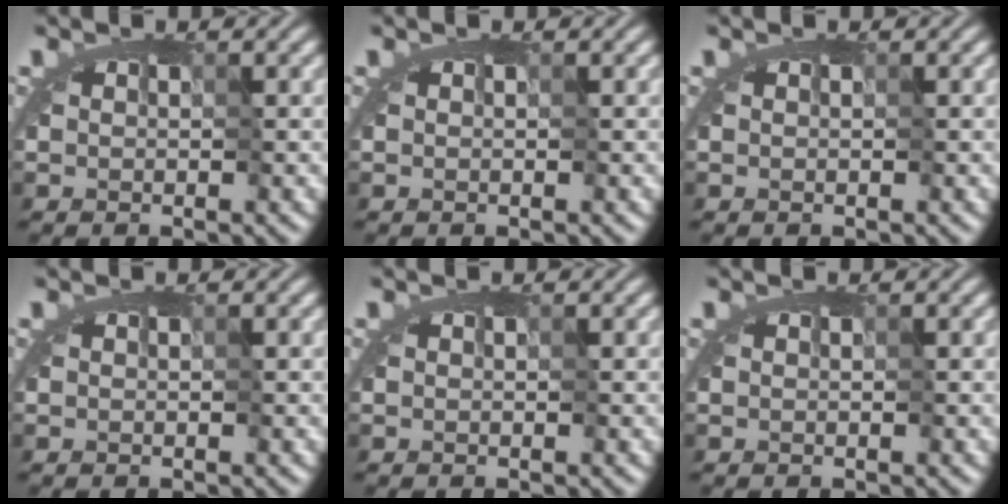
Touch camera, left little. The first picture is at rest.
{"total": 0.0}
{"total": 0.0}
{"total": 0.0}
{"total": 0.0}
{"total": 0.0}